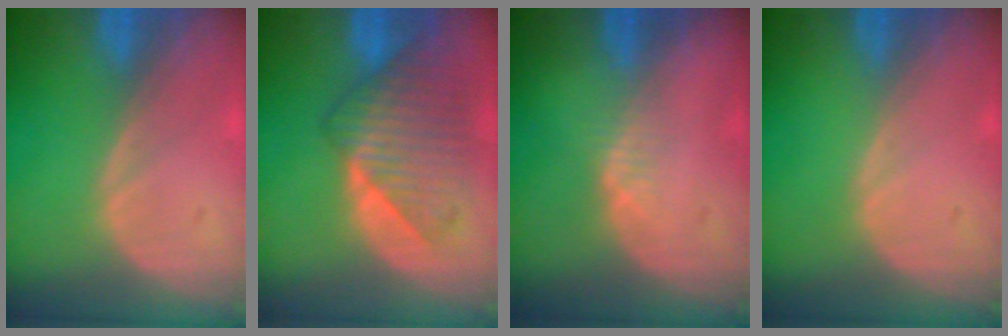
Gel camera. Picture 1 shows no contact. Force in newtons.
{"total": 8.9, "press": 8.0, "slide": 3.7}
{"total": 1.7, "press": 1.5, "slide": 0.8}
{"total": 0.0}